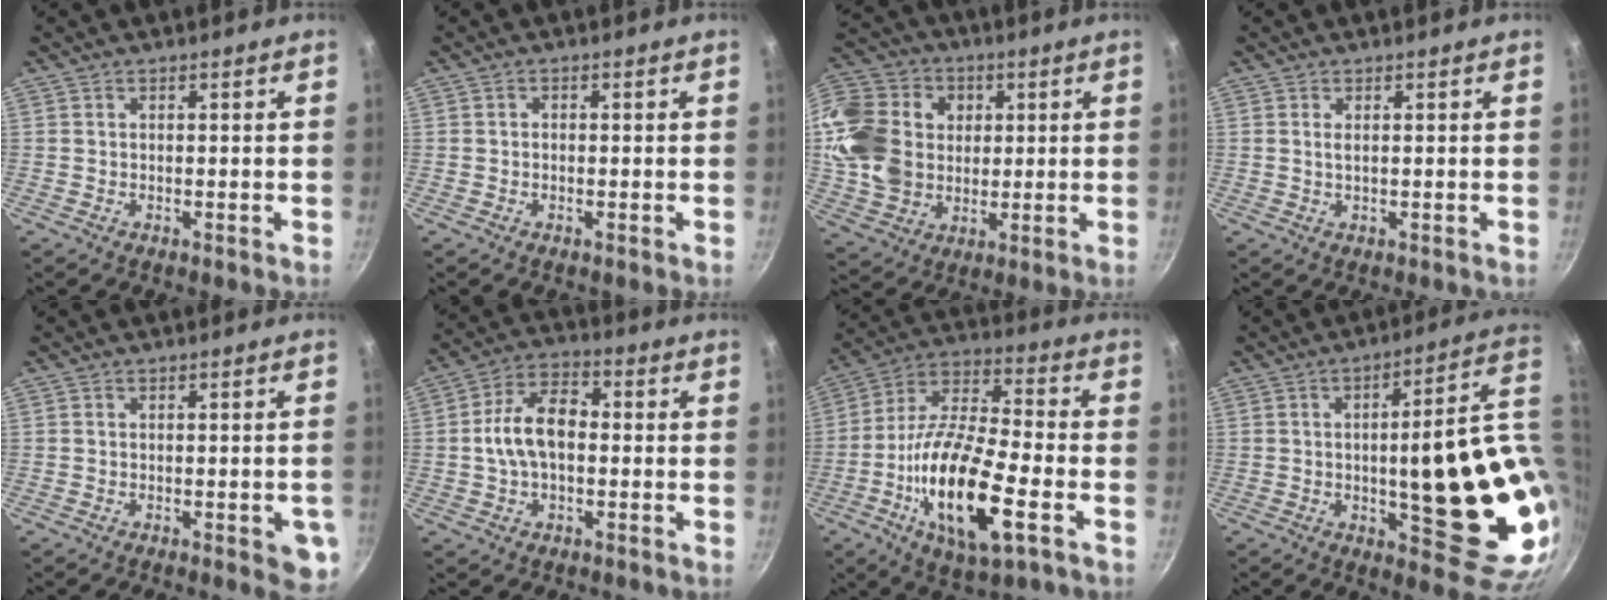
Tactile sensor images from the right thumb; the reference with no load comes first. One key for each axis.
{"total": 0.7, "fx": -0.1, "fy": 0.6, "fz": 0.3, "tx": -0.005, "ty": 0.003, "tz": -0.003}
{"total": 20.1, "fx": 3.1, "fy": 16.4, "fz": 11.2, "tx": -0.211, "ty": 0.016, "tz": 0.061}
{"total": 1.1, "fx": 0.3, "fy": 0.4, "fz": 0.9, "tx": -0.019, "ty": 0.000, "tz": 0.005}
{"total": 5.9, "fx": -2.1, "fy": 2.1, "fz": 5.1, "tx": -0.041, "ty": 0.004, "tz": -0.026}
{"total": 10.8, "fx": -0.4, "fy": 6.8, "fz": 8.5, "tx": -0.132, "ty": 0.035, "tz": -0.019}
{"total": 21.6, "fx": -6.6, "fy": 7.6, "fz": 19.1, "tx": -0.355, "ty": 0.022, "tz": -0.132}
{"total": 24.0, "fx": 0.7, "fy": 6.9, "fz": 23.0, "tx": -0.282, "ty": -0.020, "tz": 0.015}